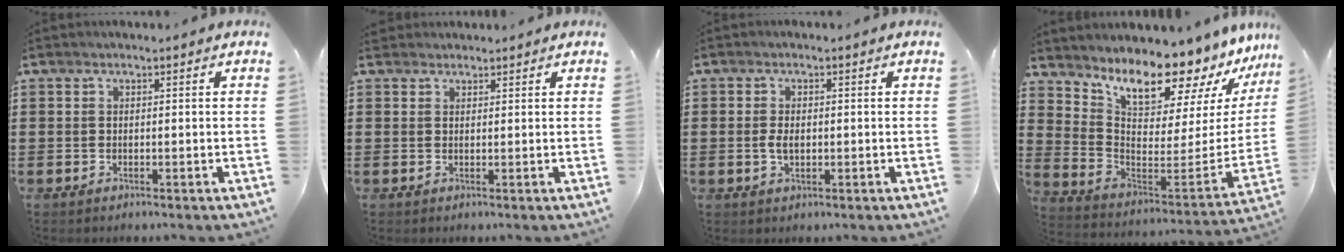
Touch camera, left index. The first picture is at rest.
{"total": 1.5, "force": [1.3, 0.7, 0.1], "torque": [-0.006, 0.005, 0.026]}
{"total": 2.5, "force": [-0.1, 1.3, 2.1], "torque": [-0.049, 0.001, -0.006]}
{"total": 10.9, "force": [9.6, 3.1, 4.1], "torque": [-0.091, -0.088, 0.162]}